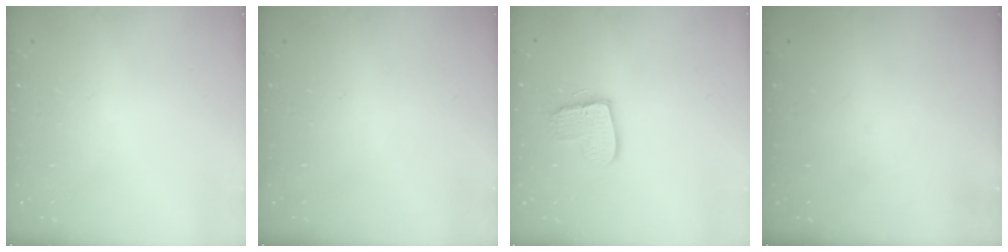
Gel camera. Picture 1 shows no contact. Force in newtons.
{"total": 0.0}
{"total": 10.3, "press": 10.3, "slide": 0.8}
{"total": 0.0}